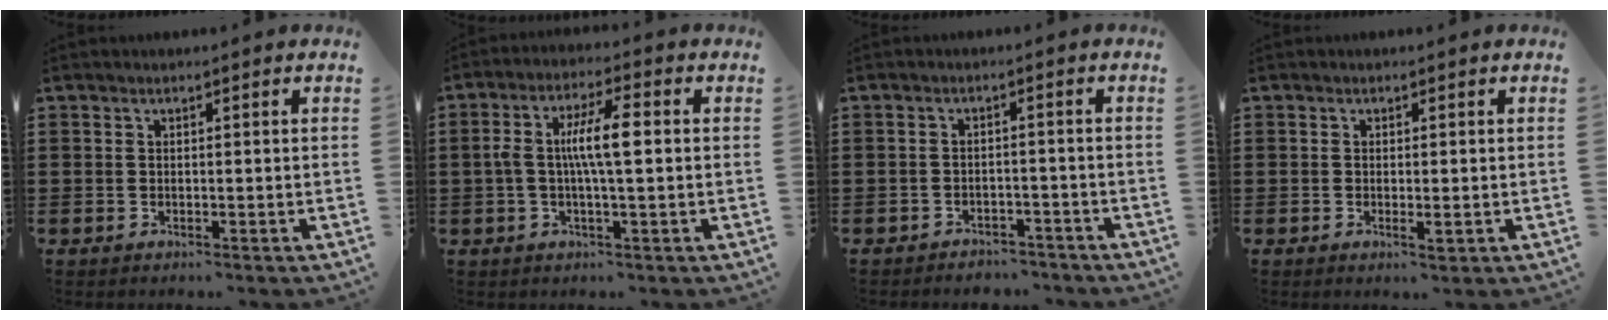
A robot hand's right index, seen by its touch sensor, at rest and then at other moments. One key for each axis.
{"total": 7.1, "fx": 0.3, "fy": 1.6, "fz": 6.9, "tx": -0.141, "ty": -0.001, "tz": -0.002}
{"total": 2.4, "fx": -2.3, "fy": 0.4, "fz": 0.0, "tx": -0.008, "ty": 0.000, "tz": -0.050}
{"total": 1.5, "fx": -0.2, "fy": 0.3, "fz": 1.5, "tx": -0.034, "ty": -0.007, "tz": -0.004}